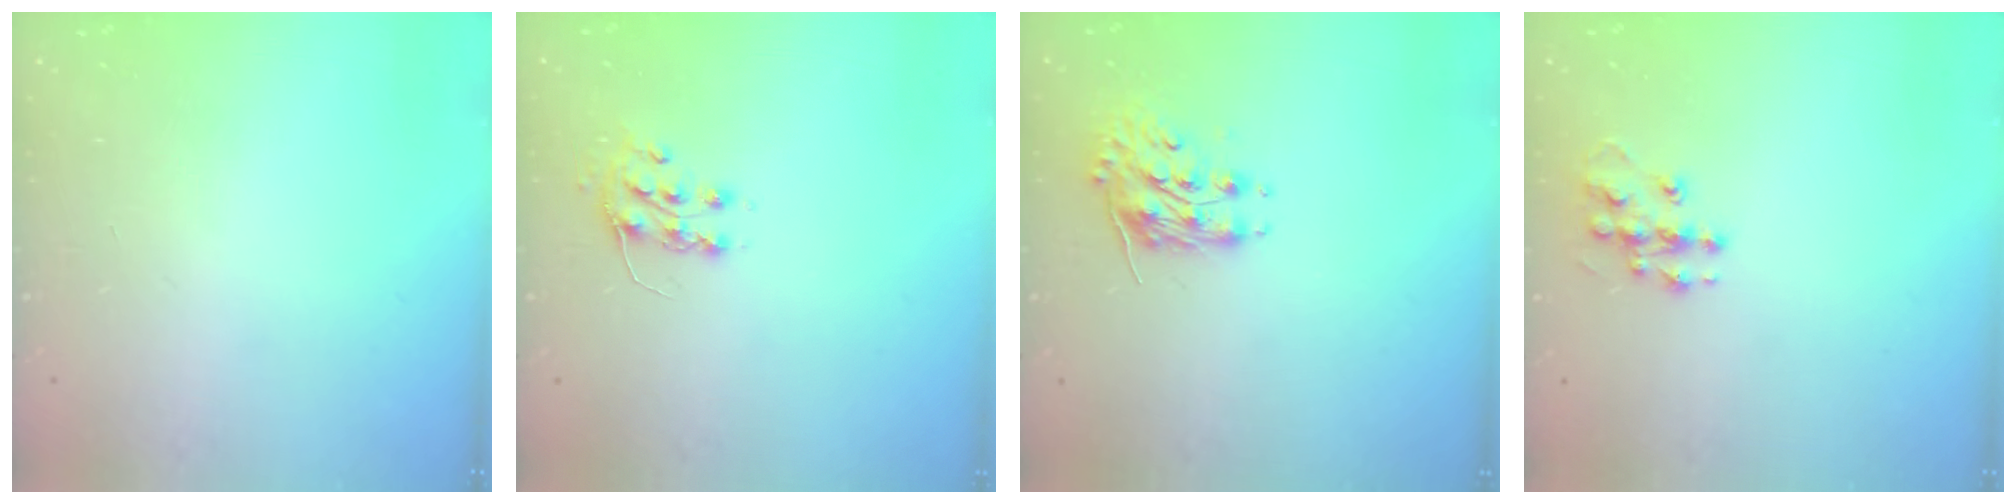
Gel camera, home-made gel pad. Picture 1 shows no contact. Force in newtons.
{"total": 7.3, "press": 7.3, "slide": 0.4}
{"total": 8.2, "press": 8.2, "slide": 0.3}
{"total": 9.6, "press": 9.6, "slide": 0.5}